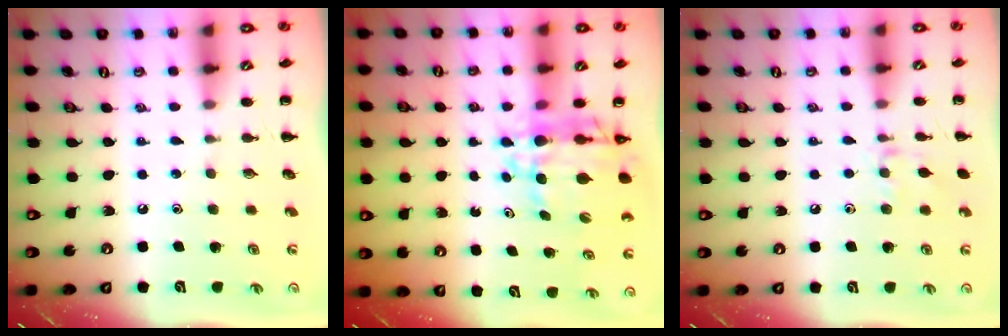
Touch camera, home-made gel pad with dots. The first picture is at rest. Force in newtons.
{"total": 8.8, "press": 7.9, "slide": 3.9}
{"total": 7.2, "press": 7.1, "slide": 1.5}